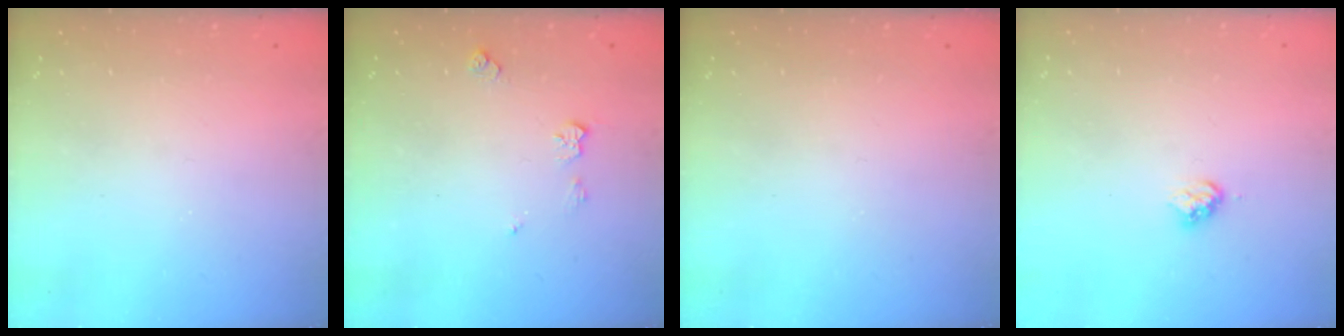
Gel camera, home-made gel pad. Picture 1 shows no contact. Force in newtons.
{"total": 5.9, "press": 5.9, "slide": 0.8}
{"total": 0.0}
{"total": 3.2, "press": 3.2, "slide": 0.4}